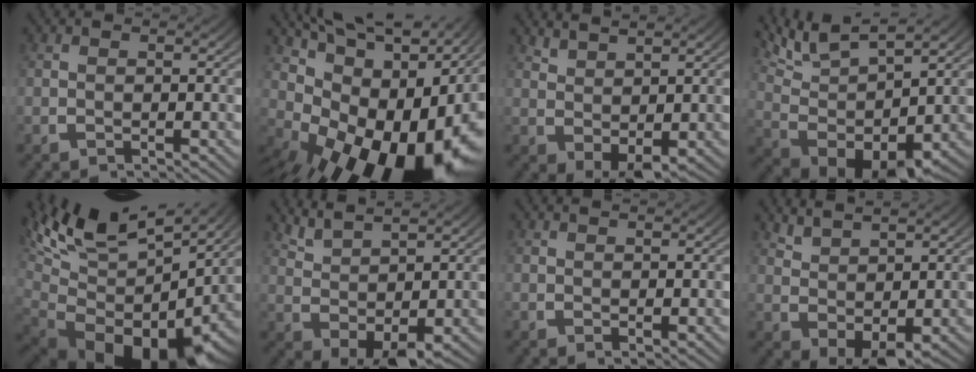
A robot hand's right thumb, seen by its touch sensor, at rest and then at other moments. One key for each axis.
{"total": 17.8, "fx": 0.7, "fy": 10.5, "fz": 14.3, "tx": -0.227, "ty": -0.030, "tz": 0.033}
{"total": 4.0, "fx": 0.7, "fy": 2.3, "fz": 3.1, "tx": -0.050, "ty": -0.017, "tz": 0.035}
{"total": 9.9, "fx": 1.4, "fy": 5.8, "fz": 7.9, "tx": -0.156, "ty": -0.029, "tz": 0.042}
{"total": 17.3, "fx": 0.3, "fy": 9.9, "fz": 14.2, "tx": -0.254, "ty": -0.034, "tz": 0.027}
{"total": 5.2, "fx": 1.1, "fy": 3.0, "fz": 4.2, "tx": -0.076, "ty": -0.018, "tz": 0.043}
{"total": 0.6, "fx": 0.6, "fy": 0.0, "fz": 0.3, "tx": -0.001, "ty": -0.001, "tz": 0.014}
{"total": 4.6, "fx": 0.8, "fy": 2.7, "fz": 3.6, "tx": -0.062, "ty": -0.020, "tz": 0.038}